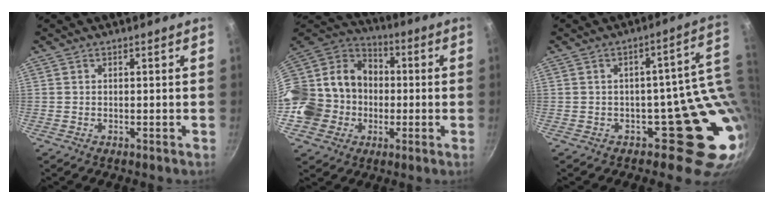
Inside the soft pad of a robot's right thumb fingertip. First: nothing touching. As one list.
[{"total": 24.0, "force": [-3.5, 21.0, 11.1], "torque": [-0.226, 0.059, -0.060]}, {"total": 10.5, "force": [1.1, 7.3, 7.4], "torque": [-0.016, 0.009, 0.024]}]